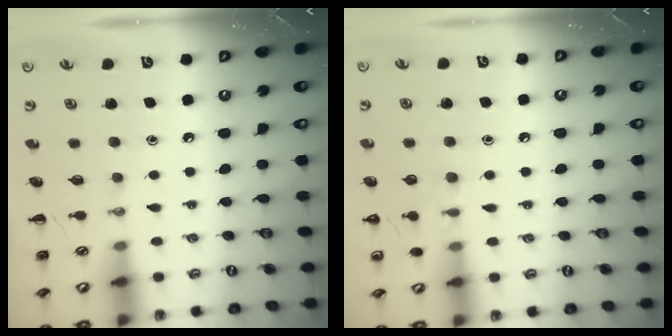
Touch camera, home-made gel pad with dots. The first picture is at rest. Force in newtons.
{"total": 8.1, "press": 7.8, "slide": 2.1}